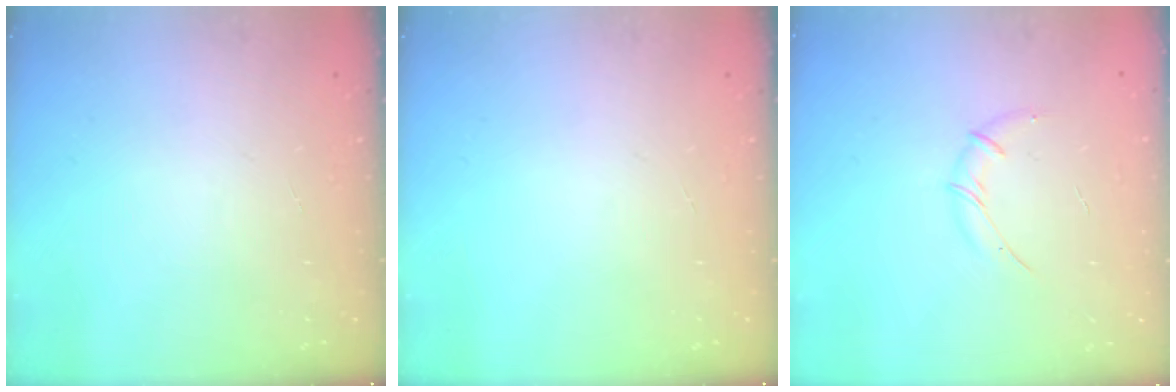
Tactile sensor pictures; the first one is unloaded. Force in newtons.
{"total": 0.0}
{"total": 5.6, "press": 5.4, "slide": 1.5}